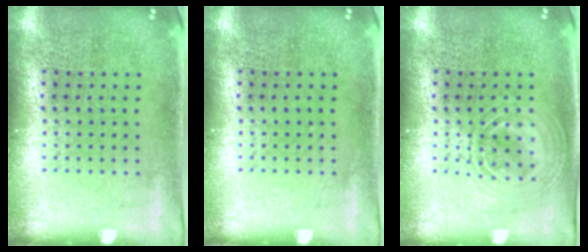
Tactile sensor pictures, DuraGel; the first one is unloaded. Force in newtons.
{"total": 0.0}
{"total": 2.4, "press": 2.4, "slide": 0.3}